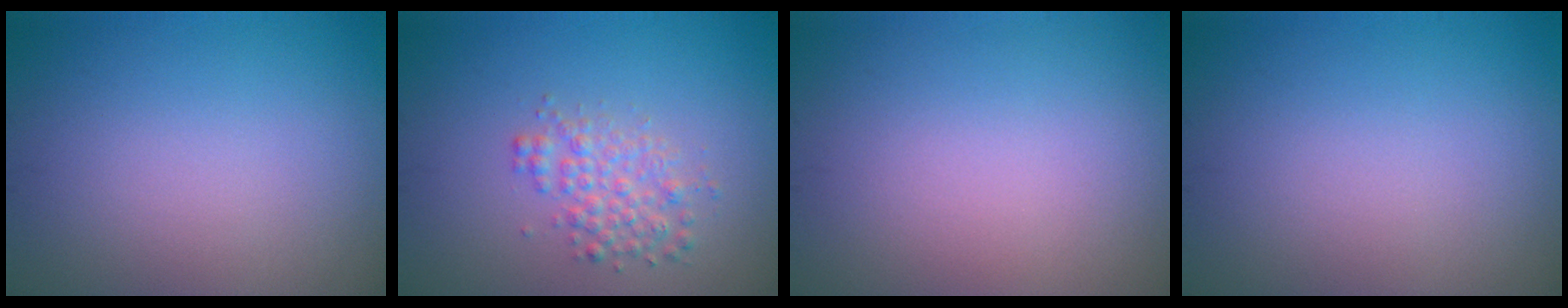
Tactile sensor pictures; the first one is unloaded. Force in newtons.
{"total": 2.5, "press": 2.5, "slide": 0.1}
{"total": 0.0}
{"total": 0.0}